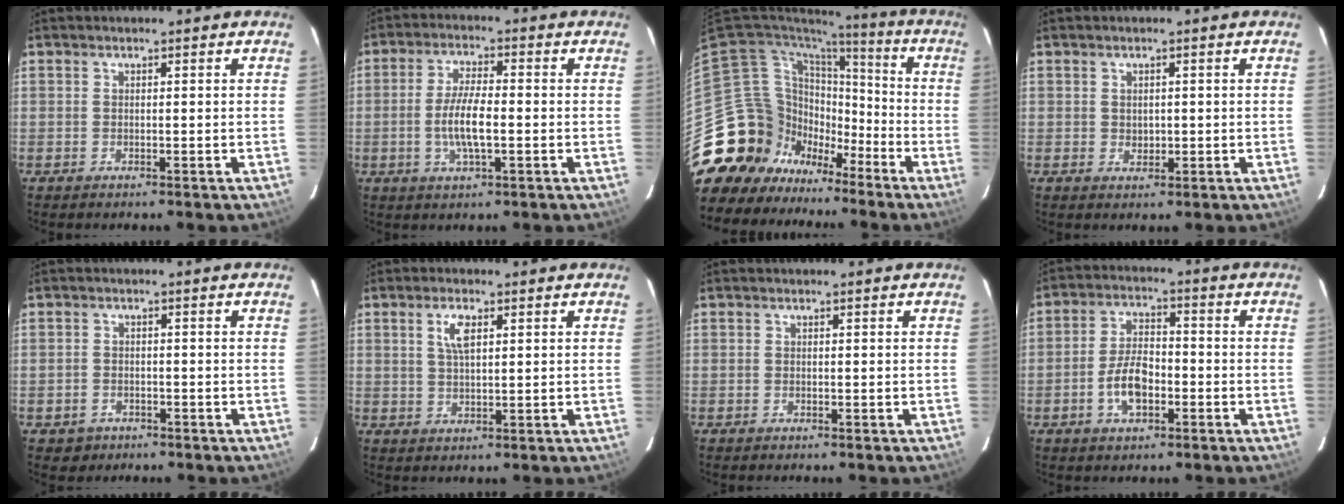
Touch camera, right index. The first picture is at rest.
{"total": 7.3, "force": [-1.4, 2.1, 6.8], "torque": [-0.134, -0.002, -0.027]}
{"total": 19.2, "force": [-10.3, 15.5, 4.7], "torque": [-0.140, 0.047, -0.165]}
{"total": 1.7, "force": [0.2, 1.6, 0.6], "torque": [-0.006, 0.001, 0.008]}
{"total": 3.2, "force": [-1.7, 2.7, 0.4], "torque": [-0.021, 0.005, -0.023]}
{"total": 3.9, "force": [1.5, 1.5, 3.2], "torque": [-0.062, 0.005, 0.030]}
{"total": 0.0}
{"total": 7.4, "force": [-2.7, 3.9, 5.7], "torque": [-0.115, 0.010, -0.045]}